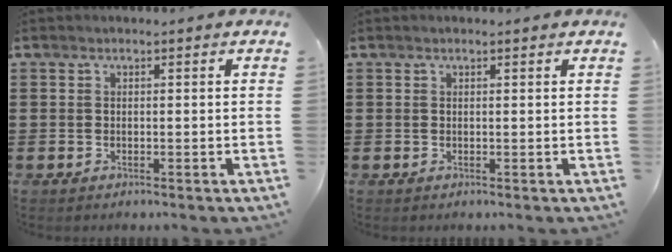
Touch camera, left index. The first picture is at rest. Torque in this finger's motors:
{"motor_torque": [-0.06, 0.06, -0.02, -0.01]}